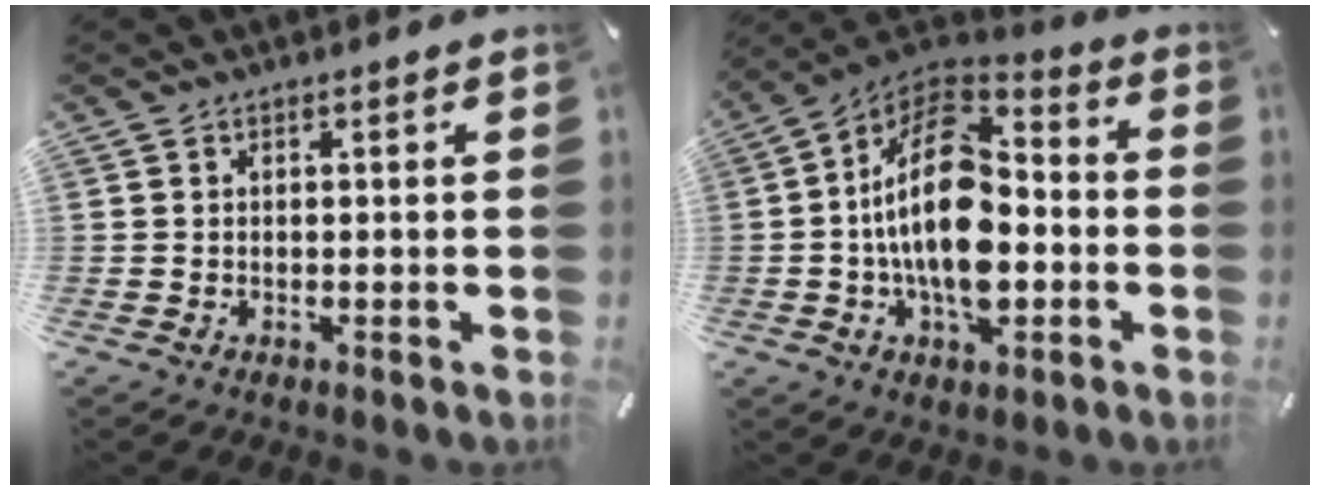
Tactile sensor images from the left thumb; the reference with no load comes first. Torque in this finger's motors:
{"motor_torque": [1.43, 1.75, 2.70, 0.07, 0.76]}